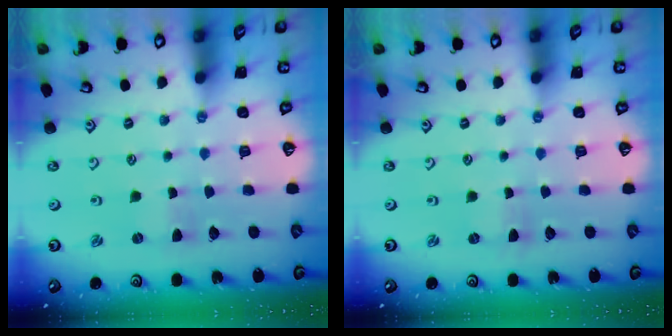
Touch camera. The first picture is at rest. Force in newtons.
{"total": 0.0}